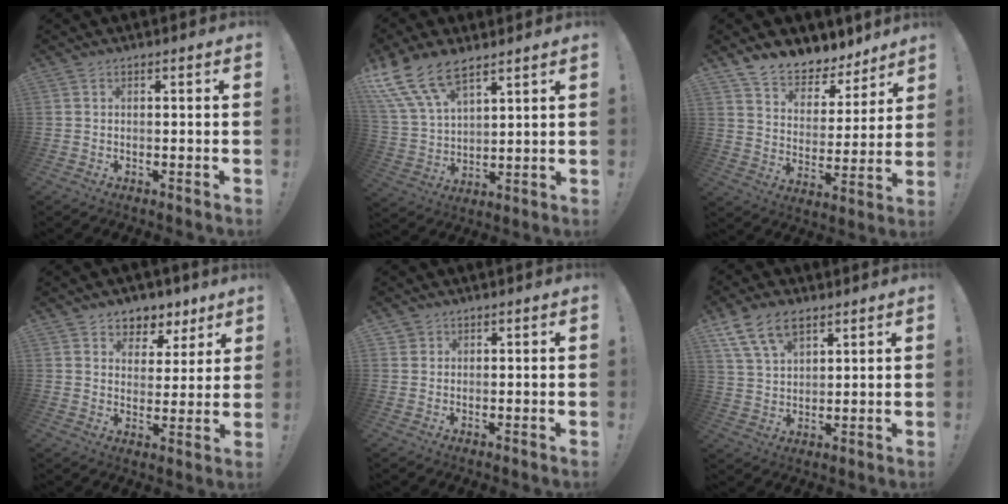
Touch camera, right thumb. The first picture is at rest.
{"total": 14.6, "force": [10.1, 6.9, 7.9], "torque": [-0.176, -0.050, 0.194]}
{"total": 9.2, "force": [8.3, 3.6, 1.8], "torque": [-0.045, -0.073, 0.153]}
{"total": 6.1, "force": [4.0, 4.6, 0.8], "torque": [-0.008, -0.034, 0.080]}
{"total": 1.8, "force": [1.2, 1.3, 0.1], "torque": [-0.003, -0.004, 0.022]}
{"total": 11.5, "force": [6.8, 6.8, 6.2], "torque": [-0.112, -0.022, 0.133]}